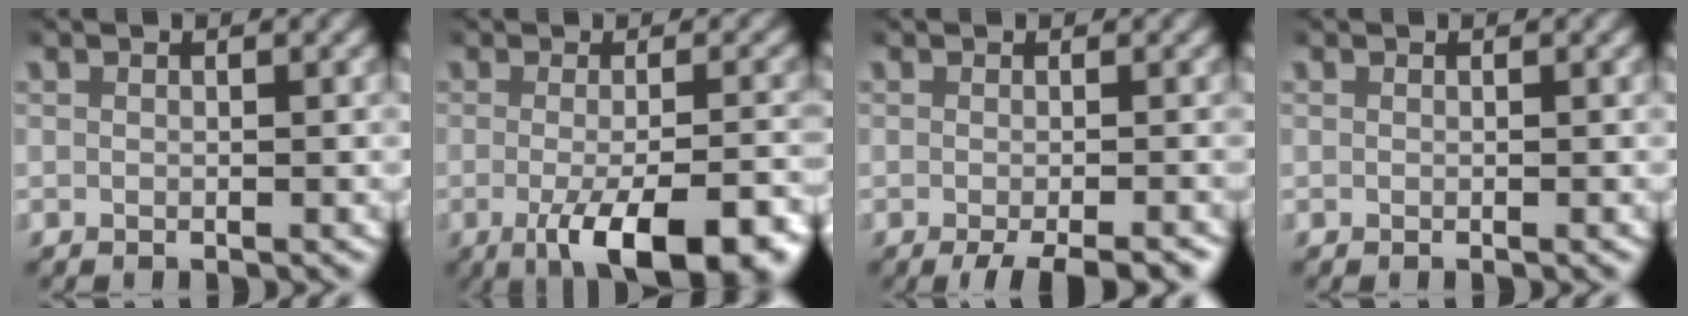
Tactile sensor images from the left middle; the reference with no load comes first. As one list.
[{"total": 8.3, "force": [-4.3, 2.5, 6.7], "torque": [-0.099, -0.020, -0.056]}, {"total": 4.6, "force": [-3.5, 1.1, 2.8], "torque": [-0.029, -0.008, -0.046]}, {"total": 0.0}]